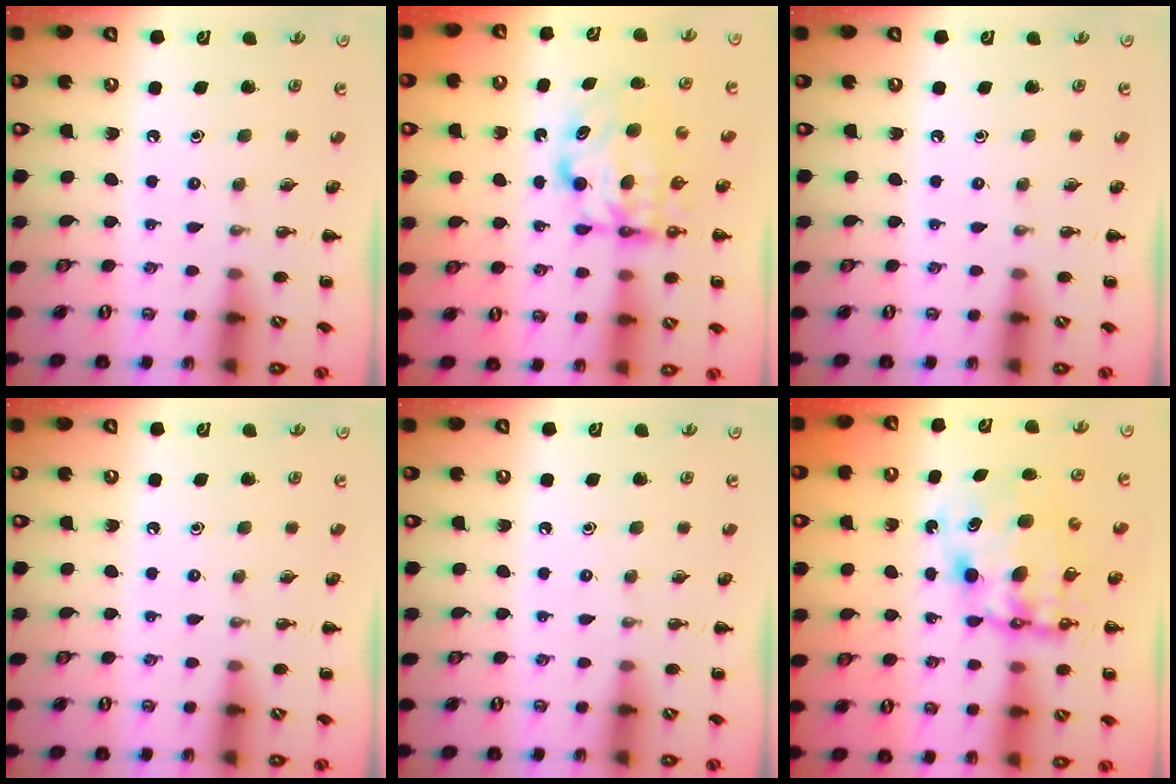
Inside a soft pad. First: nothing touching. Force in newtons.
{"total": 6.7, "press": 6.6, "slide": 0.6}
{"total": 0.0}
{"total": 0.0}
{"total": 0.0}
{"total": 10.0, "press": 9.7, "slide": 2.6}